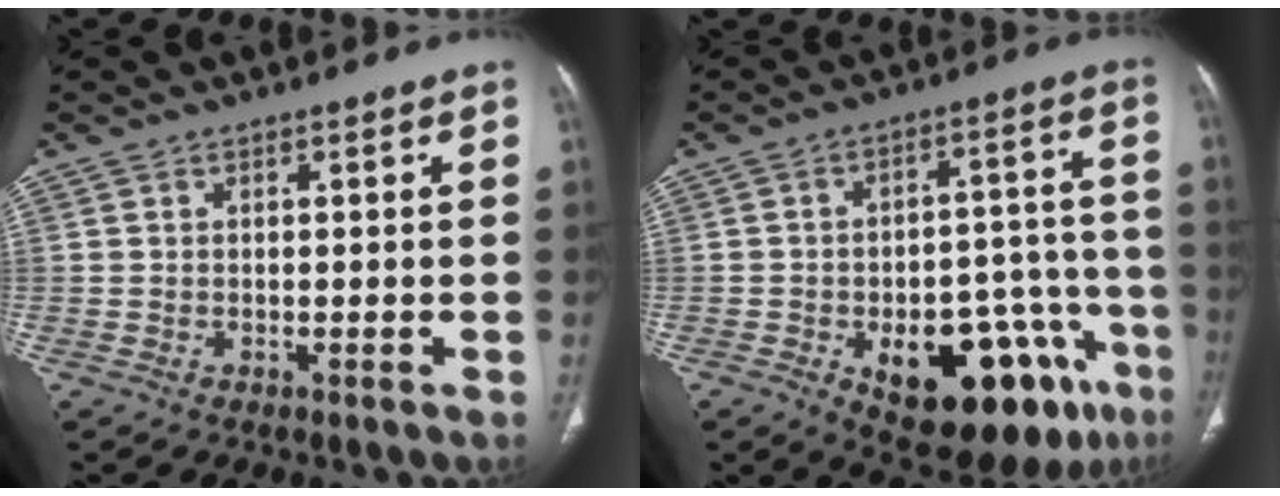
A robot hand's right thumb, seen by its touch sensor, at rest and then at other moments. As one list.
[{"total": 23.2, "force": [-10.7, 11.2, 17.3], "torque": [-0.166, 0.063, -0.130]}]